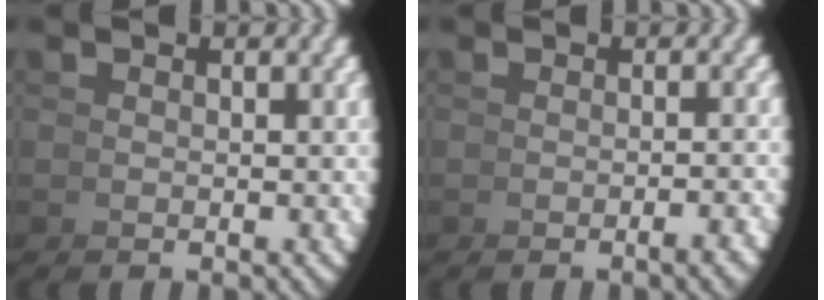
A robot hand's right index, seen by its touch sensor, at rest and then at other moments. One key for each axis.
{"total": 1.9, "fx": -1.0, "fy": 0.5, "fz": 1.6, "tx": -0.011, "ty": 0.015, "tz": -0.021}